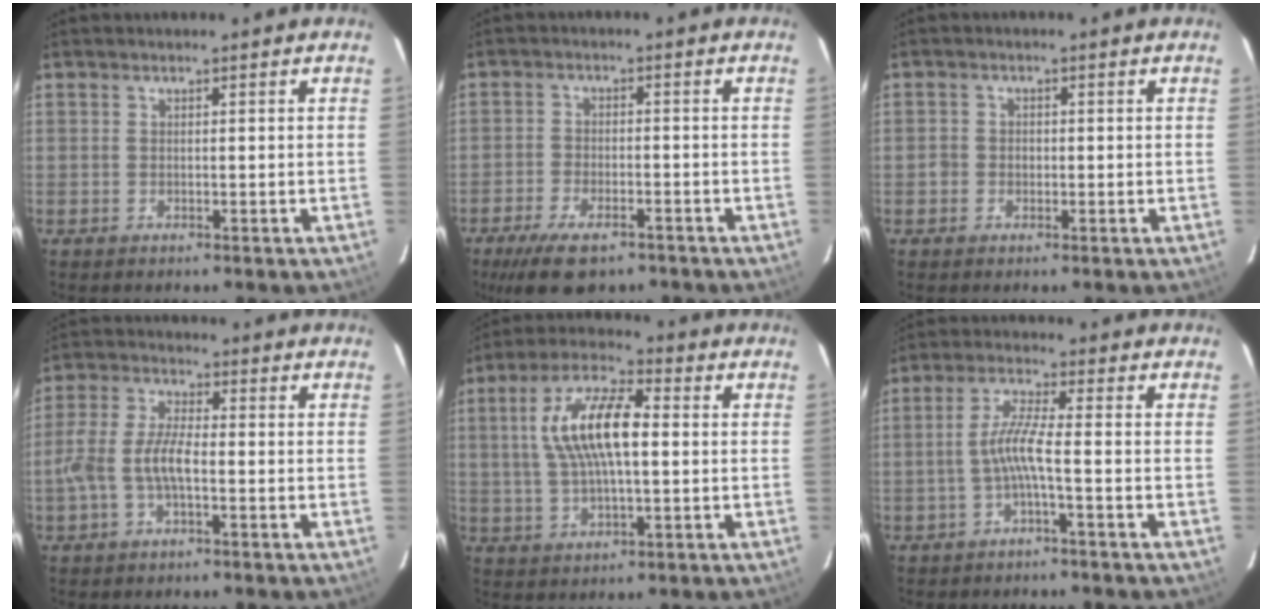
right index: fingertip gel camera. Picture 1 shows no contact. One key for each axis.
{"total": 10.5, "fx": -7.3, "fy": 4.4, "fz": 6.0, "tx": -0.141, "ty": -0.019, "tz": -0.122}
{"total": 2.0, "fx": -0.8, "fy": 1.8, "fz": 0.4, "tx": -0.009, "ty": 0.003, "tz": -0.015}
{"total": 7.6, "fx": -2.1, "fy": 2.7, "fz": 6.8, "tx": -0.150, "ty": 0.010, "tz": -0.041}
{"total": 13.2, "fx": 1.6, "fy": 4.9, "fz": 12.2, "tx": -0.236, "ty": 0.019, "tz": 0.028}
{"total": 4.9, "fx": -1.8, "fy": -0.5, "fz": 4.5, "tx": -0.102, "ty": 0.007, "tz": -0.033}